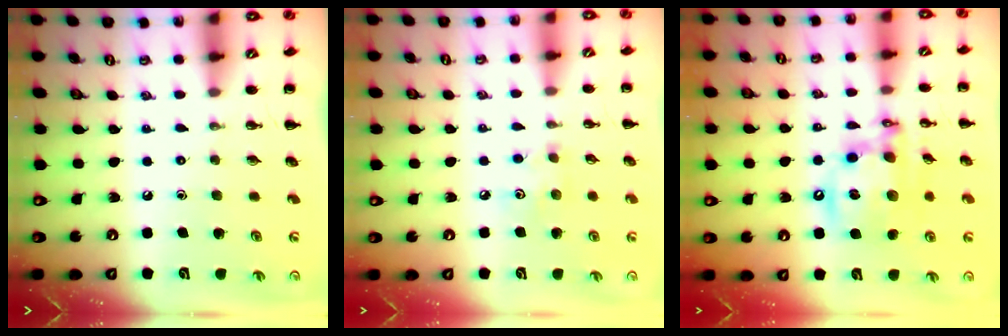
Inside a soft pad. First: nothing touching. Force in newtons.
{"total": 3.5, "press": 3.5, "slide": 0.6}
{"total": 15.3, "press": 14.8, "slide": 3.7}